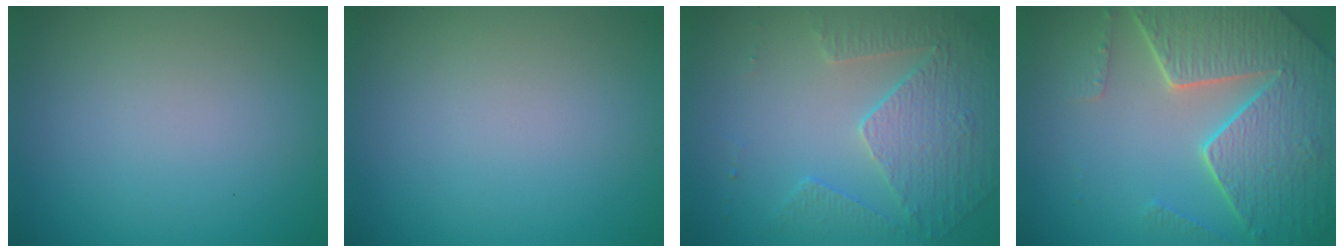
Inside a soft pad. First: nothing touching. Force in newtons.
{"total": 0.0}
{"total": 3.8, "press": 3.5, "slide": 1.6}
{"total": 8.1, "press": 5.9, "slide": 5.6}